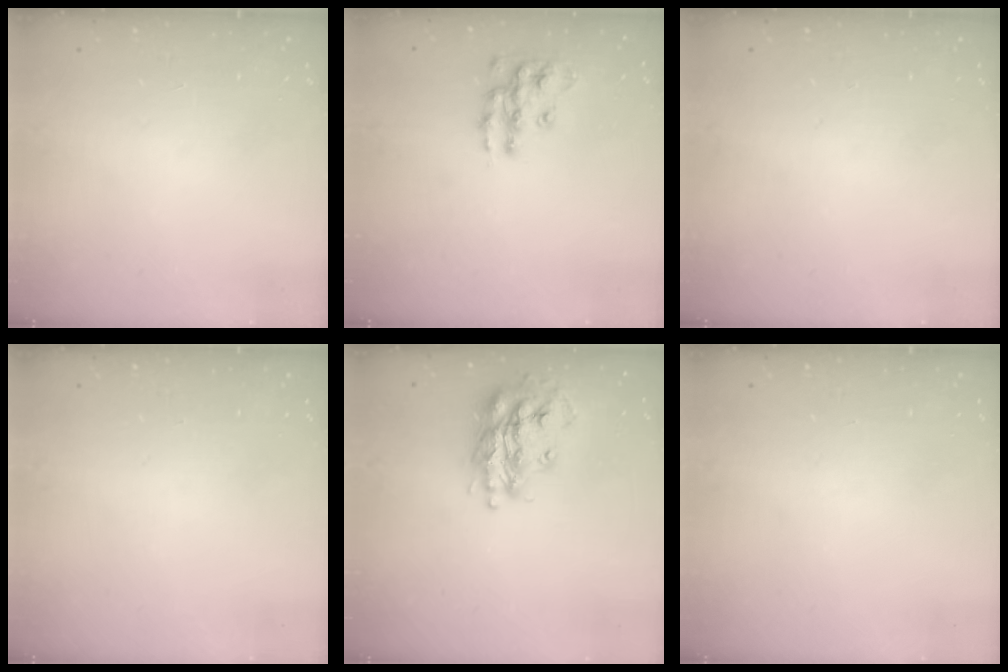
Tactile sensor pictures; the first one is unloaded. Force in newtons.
{"total": 11.7, "press": 11.6, "slide": 0.8}
{"total": 0.0}
{"total": 0.0}
{"total": 17.4, "press": 17.4, "slide": 1.1}
{"total": 0.0}